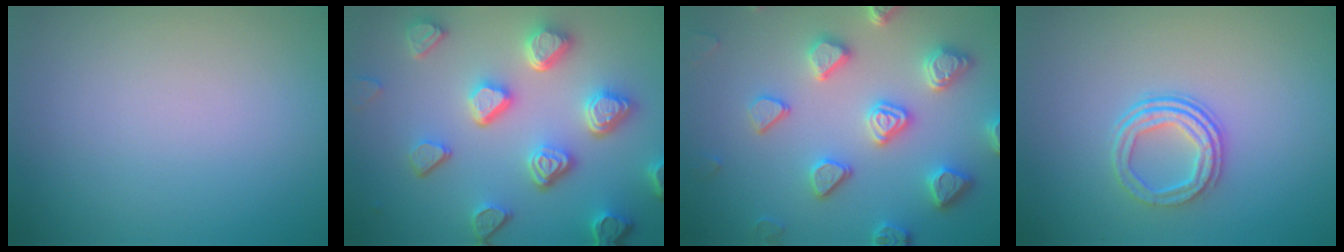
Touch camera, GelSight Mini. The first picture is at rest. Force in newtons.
{"total": 6.7, "press": 5.3, "slide": 4.2}
{"total": 5.5, "press": 4.9, "slide": 2.5}
{"total": 3.0, "press": 2.3, "slide": 1.9}